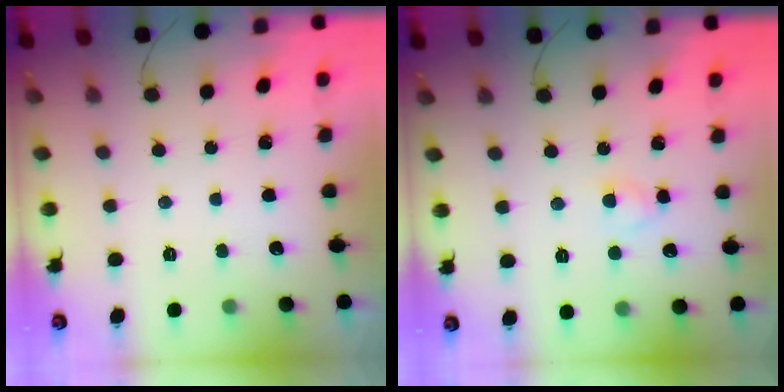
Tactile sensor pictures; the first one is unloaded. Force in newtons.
{"total": 2.5, "press": 2.3, "slide": 1.1}